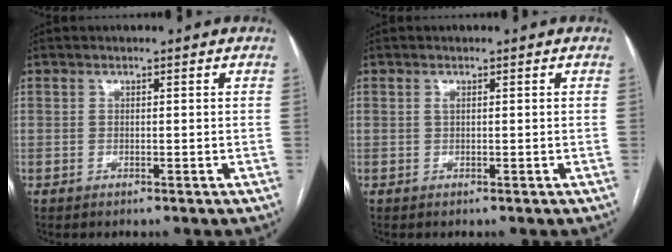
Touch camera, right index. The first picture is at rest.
{"total": 0.5, "force": [0.2, 0.2, 0.5], "torque": [-0.014, -0.001, 0.003]}